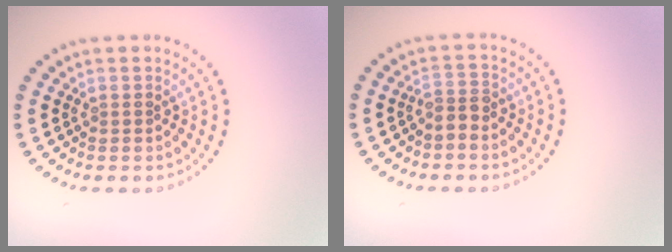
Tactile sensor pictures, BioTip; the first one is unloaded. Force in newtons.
{"total": 1.9, "press": 1.3, "slide": 1.3}